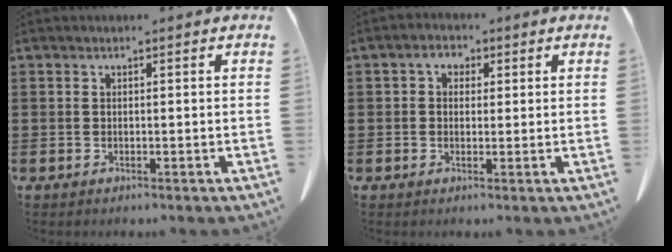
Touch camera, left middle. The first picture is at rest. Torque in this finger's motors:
{"motor_torque": [0.13, 0.09, 0.06, 0.02]}